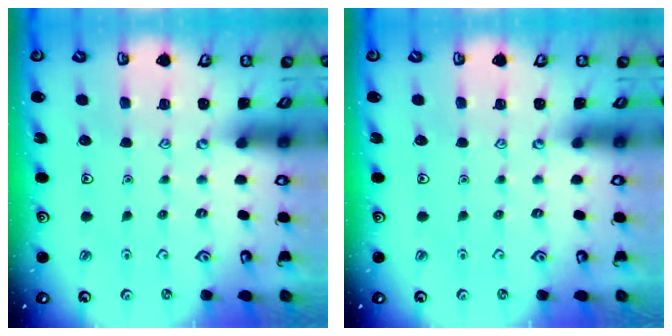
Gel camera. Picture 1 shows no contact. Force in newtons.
{"total": 0.0}